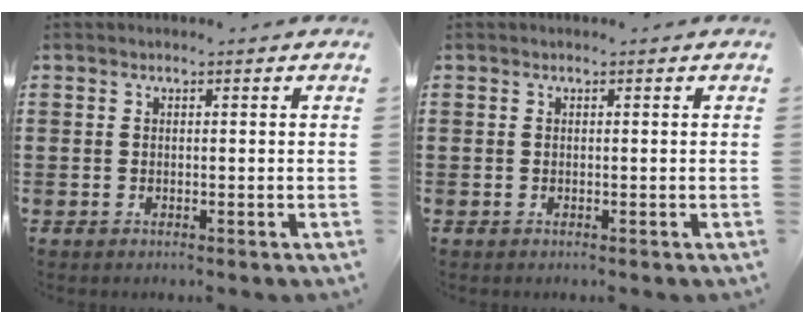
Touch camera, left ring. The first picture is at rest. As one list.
[{"total": 0.0}]